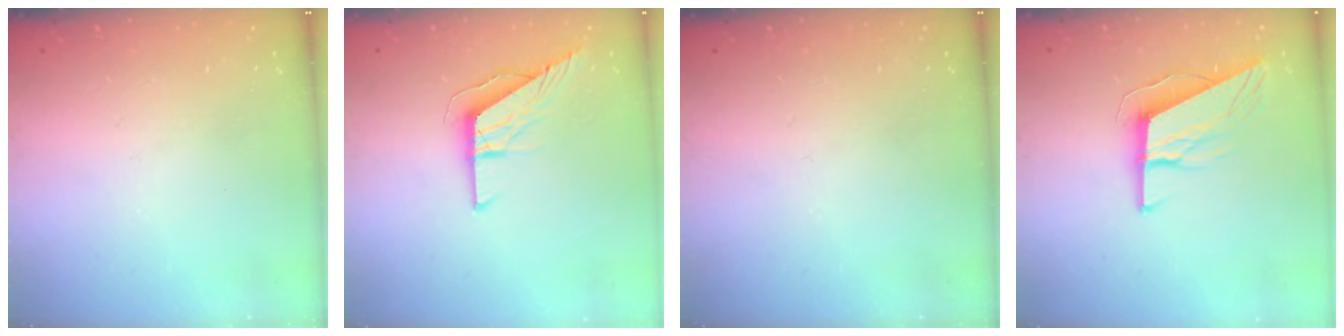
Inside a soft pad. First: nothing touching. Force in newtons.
{"total": 9.4, "press": 9.4, "slide": 0.9}
{"total": 0.0}
{"total": 9.7, "press": 9.5, "slide": 1.9}